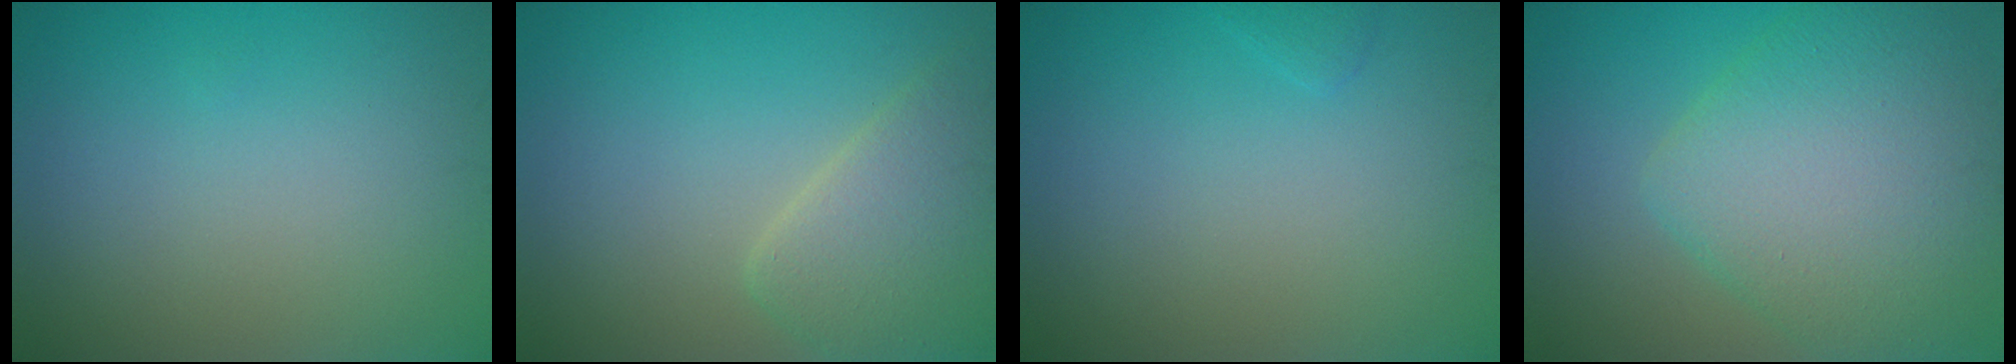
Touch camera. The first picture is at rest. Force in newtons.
{"total": 4.5, "press": 4.5, "slide": 0.2}
{"total": 0.6, "press": 0.6, "slide": 0.1}
{"total": 8.3, "press": 8.3, "slide": 0.3}